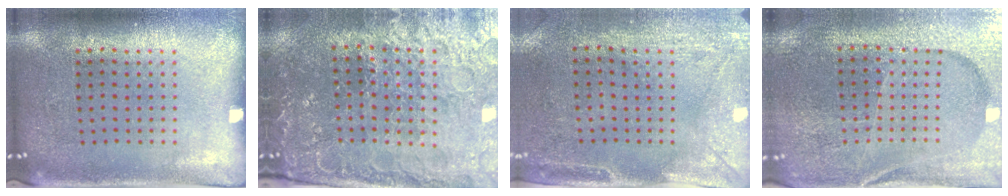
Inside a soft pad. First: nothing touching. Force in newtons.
{"total": 3.4, "press": 3.4, "slide": 0.3}
{"total": 3.0, "press": 2.3, "slide": 1.8}
{"total": 3.4, "press": 3.4, "slide": 0.5}